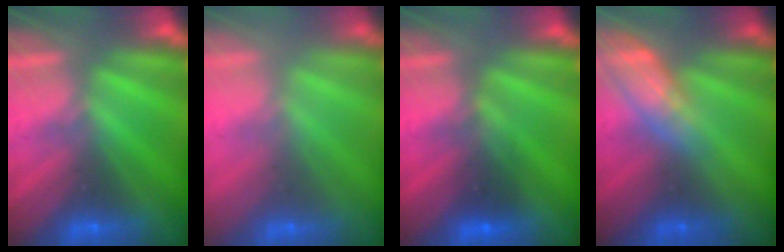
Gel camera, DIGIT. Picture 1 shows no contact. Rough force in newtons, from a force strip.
{"total": 2.5}
{"total": 2.7}
{"total": 2.6}